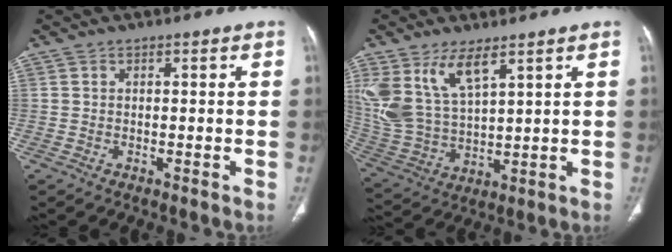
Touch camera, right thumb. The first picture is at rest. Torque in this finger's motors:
{"motor_torque": [0.10, 0.62, 0.98, 1.09, 0.41]}